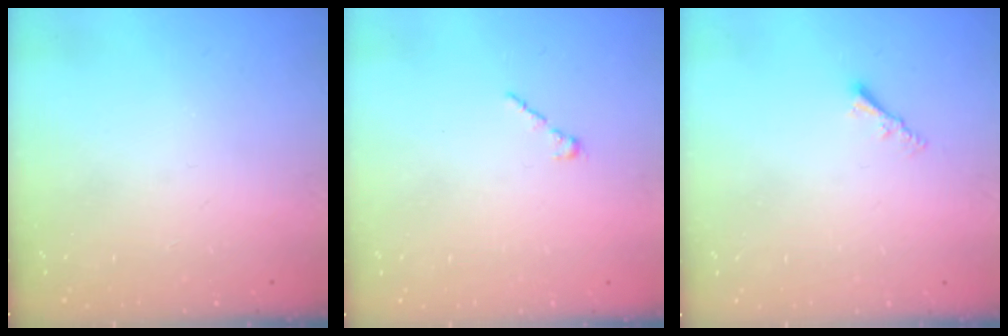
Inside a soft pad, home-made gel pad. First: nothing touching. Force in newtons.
{"total": 1.7, "press": 1.7, "slide": 0.5}
{"total": 2.0, "press": 2.0, "slide": 0.3}